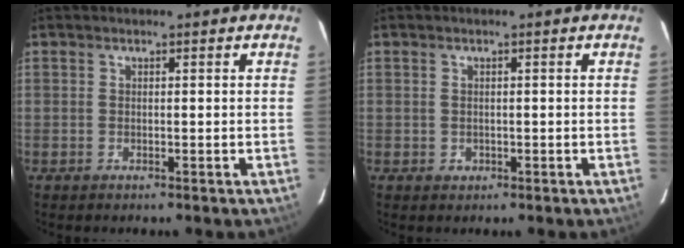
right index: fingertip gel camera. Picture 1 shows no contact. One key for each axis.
{"total": 1.2, "fx": -0.2, "fy": 1.2, "fz": 0.2, "tx": 0.001, "ty": 0.000, "tz": 0.000}